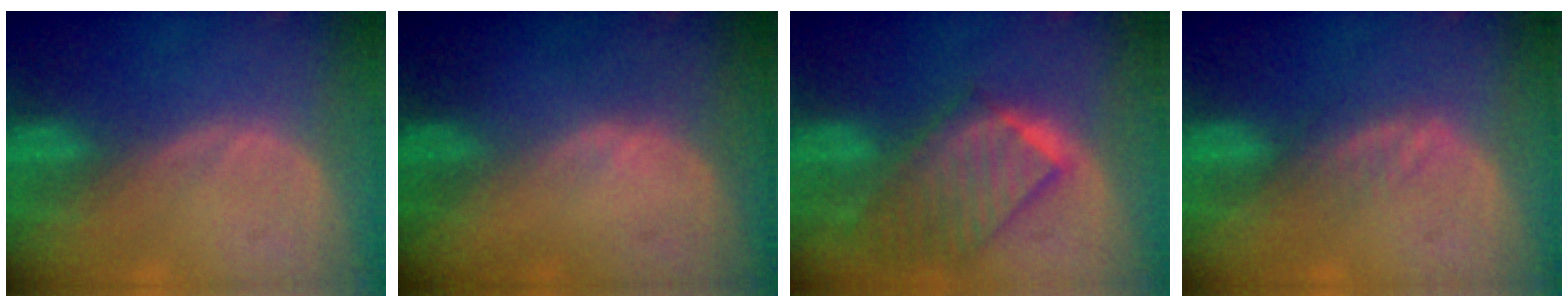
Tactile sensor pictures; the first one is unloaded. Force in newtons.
{"total": 0.7, "press": 0.4, "slide": 0.5}
{"total": 9.8, "press": 8.6, "slide": 4.6}
{"total": 2.0, "press": 2.0, "slide": 0.2}